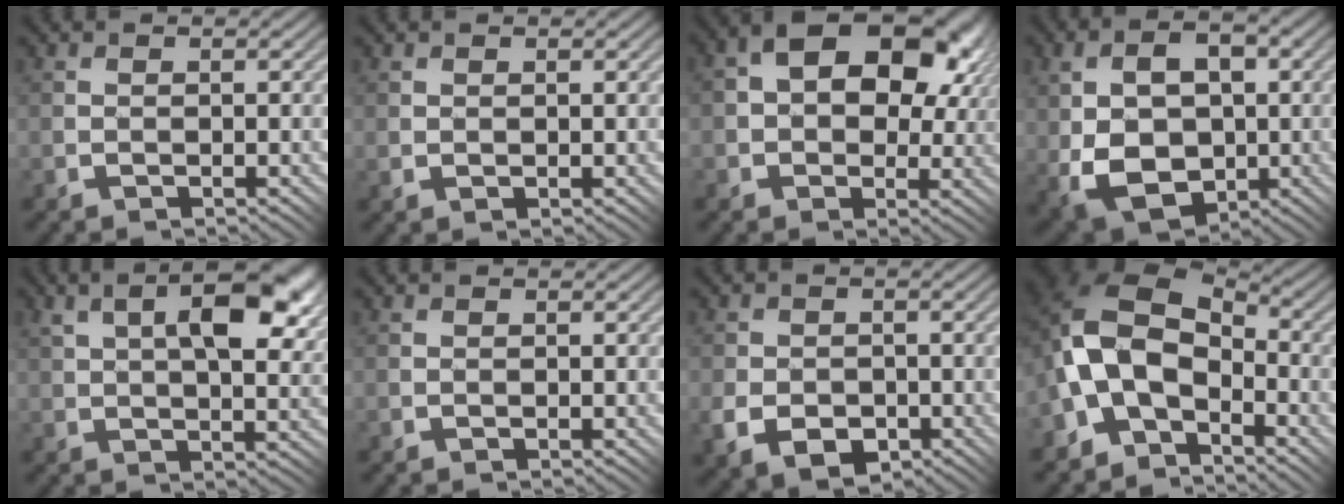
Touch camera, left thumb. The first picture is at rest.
{"total": 0.7, "force": [0.3, 0.2, 0.6], "torque": [-0.013, 0.001, 0.011]}
{"total": 13.7, "force": [3.7, 9.3, 9.4], "torque": [-0.132, 0.026, 0.062]}
{"total": 11.4, "force": [-0.9, 8.0, 8.1], "torque": [-0.149, -0.008, -0.007]}
{"total": 11.4, "force": [4.5, 4.9, 9.3], "torque": [-0.150, 0.008, 0.074]}
{"total": 0.0}
{"total": 6.0, "force": [-2.6, 4.2, 3.3], "torque": [-0.064, -0.017, -0.043]}
{"total": 11.2, "force": [-3.5, 7.7, 7.4], "torque": [-0.153, -0.002, -0.077]}